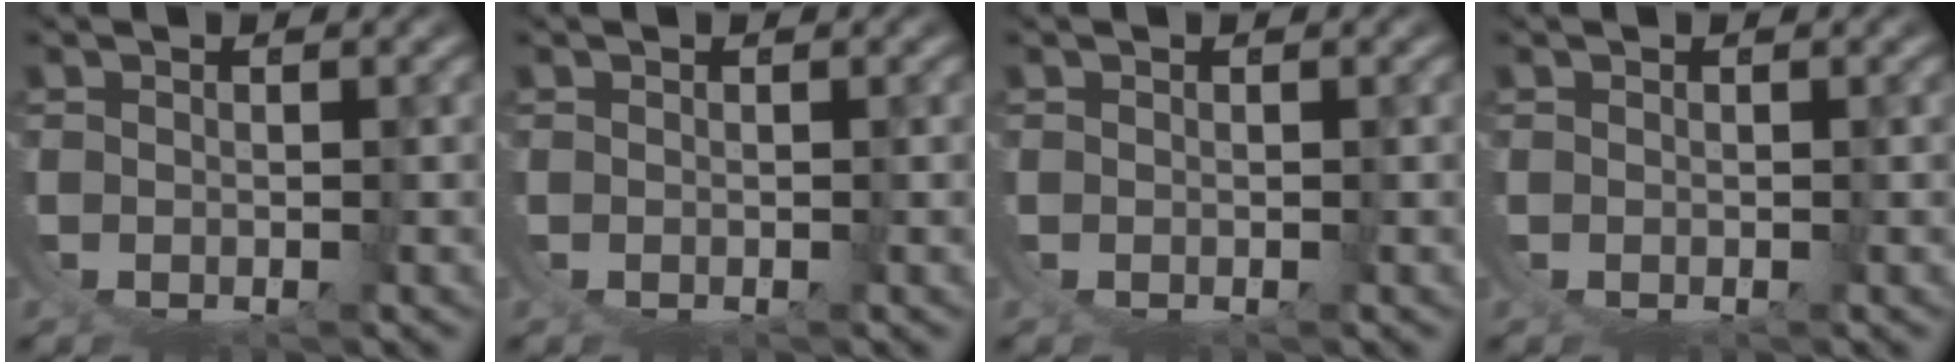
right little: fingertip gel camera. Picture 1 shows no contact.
{"total": 0.0}
{"total": 0.0}
{"total": 0.0}